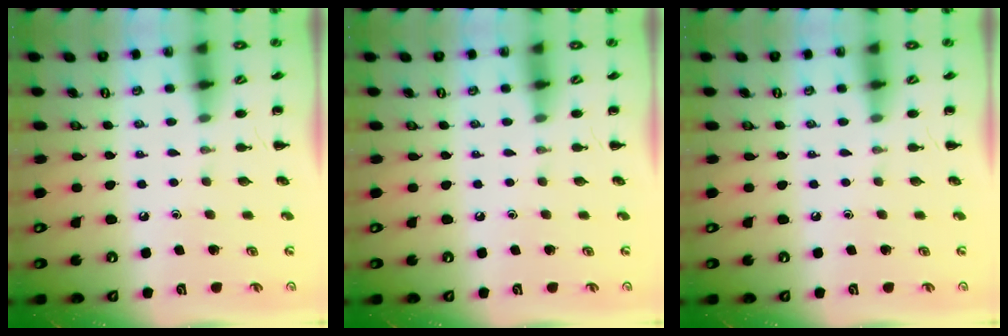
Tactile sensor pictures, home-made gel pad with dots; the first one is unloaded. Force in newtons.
{"total": 0.0}
{"total": 0.0}